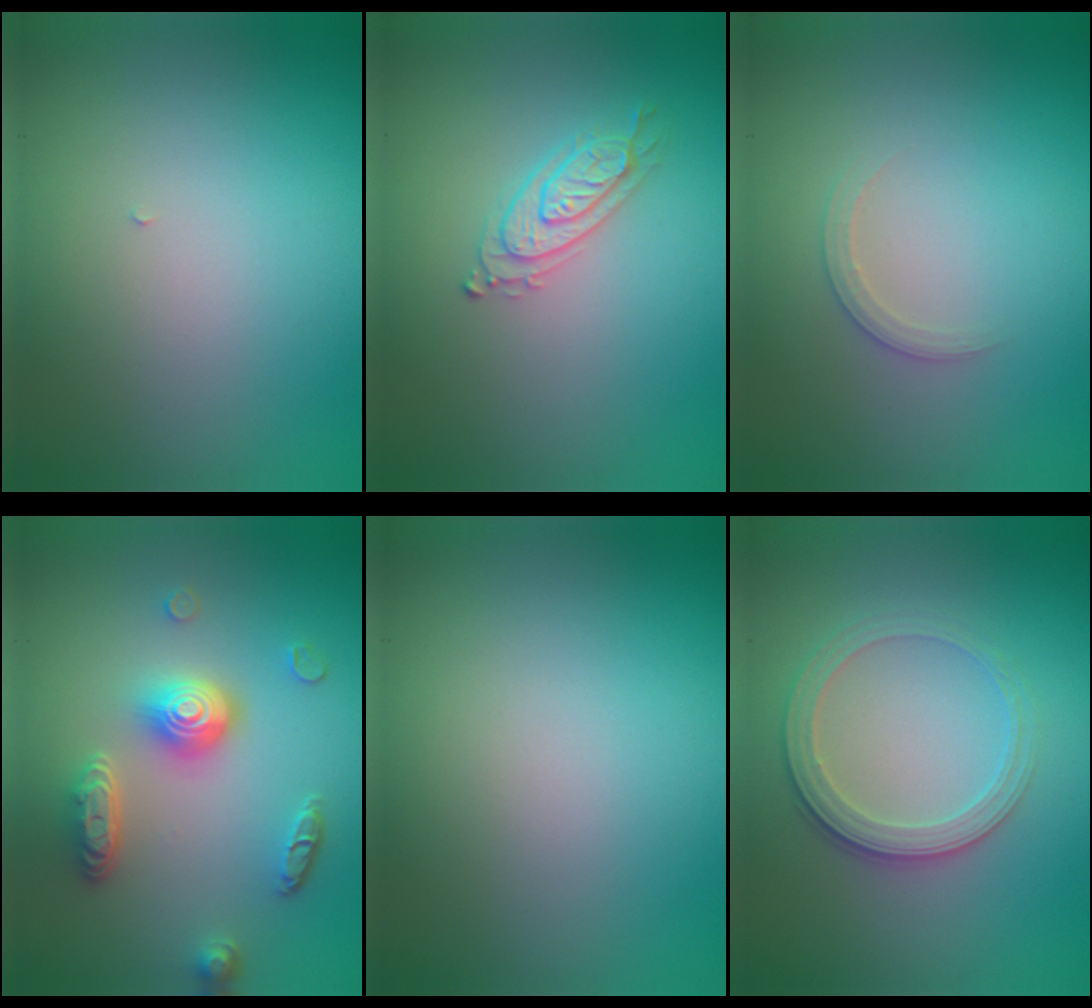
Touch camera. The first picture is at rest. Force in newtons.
{"total": 2.1, "press": 2.1, "slide": 0.5}
{"total": 1.3, "press": 1.3, "slide": 0.1}
{"total": 4.8, "press": 3.7, "slide": 3.0}
{"total": 0.0}
{"total": 2.8, "press": 2.7, "slide": 0.9}